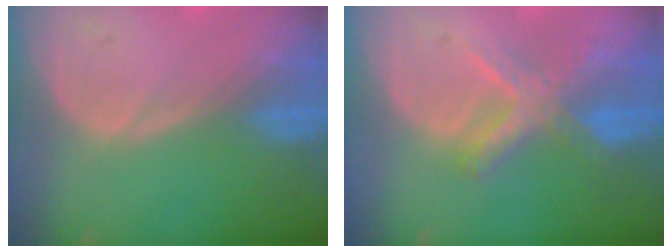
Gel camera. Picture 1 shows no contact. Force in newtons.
{"total": 7.1, "press": 6.0, "slide": 3.8}